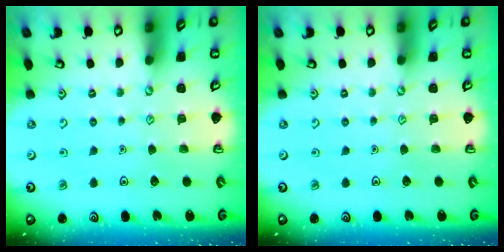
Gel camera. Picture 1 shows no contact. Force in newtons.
{"total": 0.0}